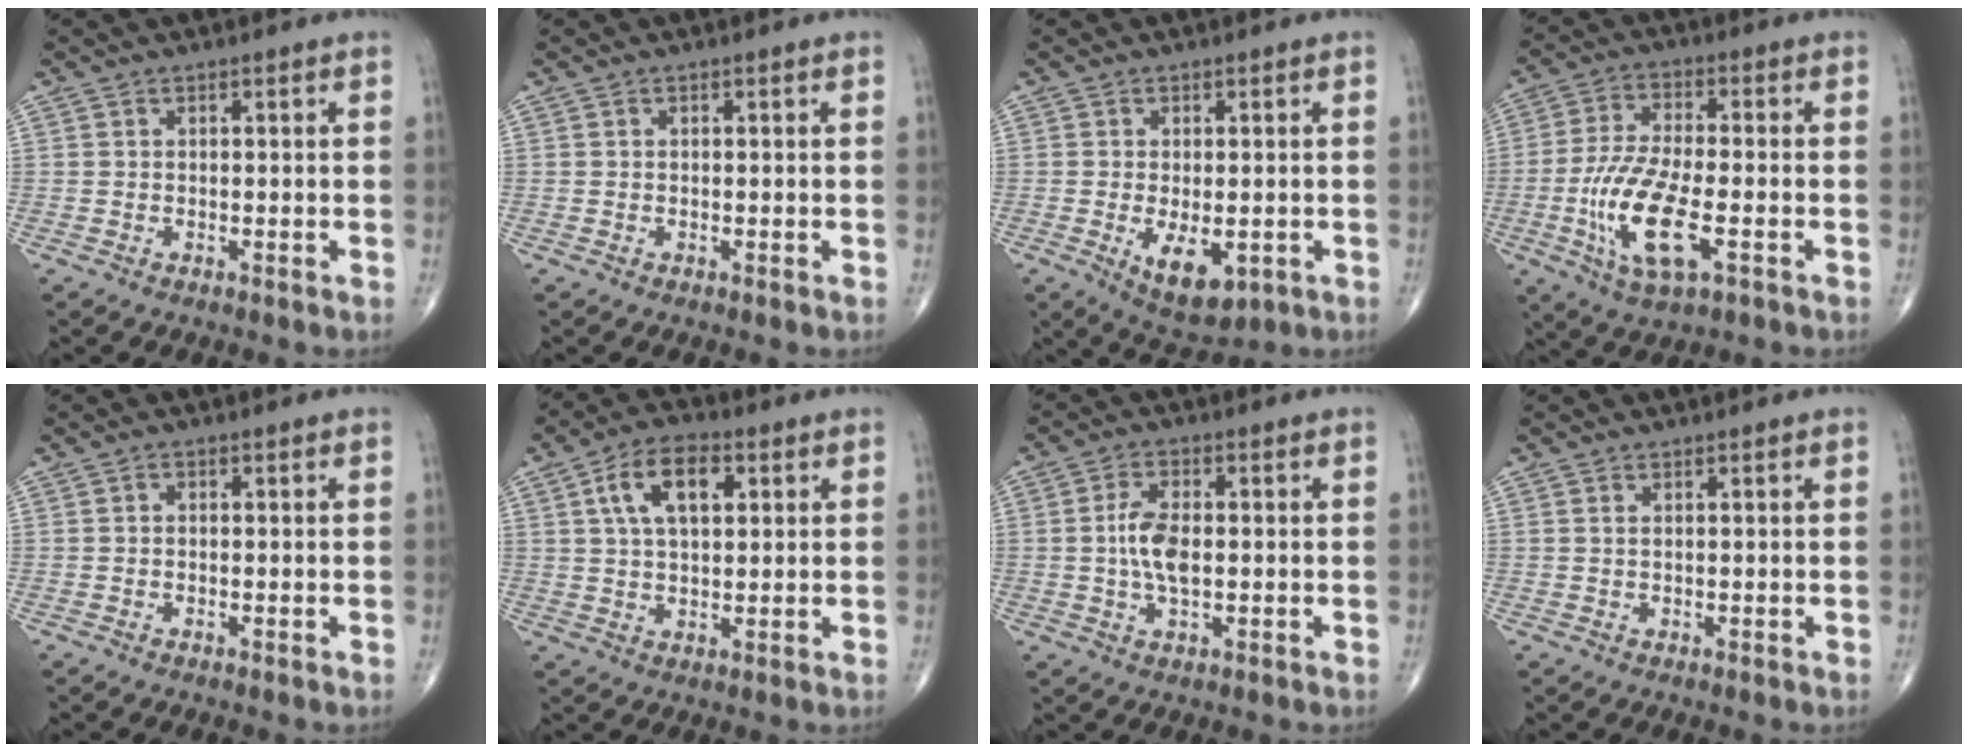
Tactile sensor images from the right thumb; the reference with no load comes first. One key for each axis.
{"total": 0.0}
{"total": 7.8, "fx": -2.0, "fy": 3.9, "fz": 6.5, "tx": -0.094, "ty": -0.013, "tz": -0.018}
{"total": 13.8, "fx": -4.0, "fy": 4.9, "fz": 12.2, "tx": -0.256, "ty": 0.006, "tz": -0.071}
{"total": 0.7, "fx": -0.1, "fy": 0.6, "fz": 0.4, "tx": -0.003, "ty": 0.002, "tz": -0.006}
{"total": 10.3, "fx": 3.3, "fy": 5.6, "fz": 8.0, "tx": -0.130, "ty": 0.006, "tz": 0.053}
{"total": 6.7, "fx": -0.1, "fy": 3.3, "fz": 5.8, "tx": -0.115, "ty": 0.003, "tz": -0.005}
{"total": 0.7, "fx": 0.2, "fy": 0.3, "fz": 0.5, "tx": -0.014, "ty": 0.003, "tz": 0.006}